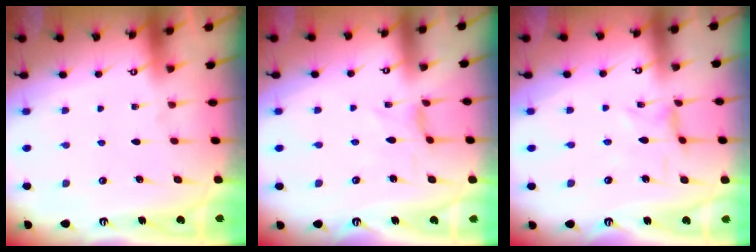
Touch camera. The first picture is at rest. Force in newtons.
{"total": 0.0}
{"total": 0.6, "press": 0.5, "slide": 0.2}